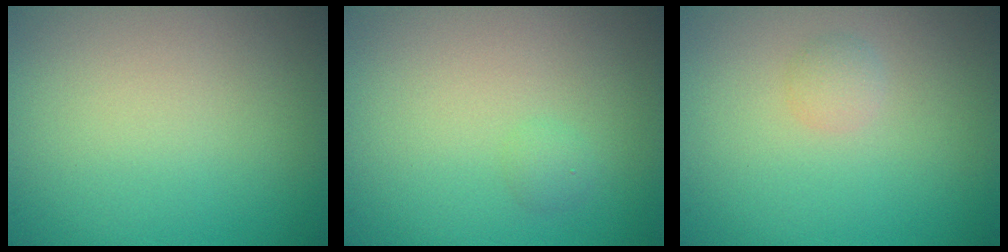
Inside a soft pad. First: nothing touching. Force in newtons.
{"total": 0.8, "press": 0.8, "slide": 0.0}
{"total": 0.9, "press": 0.9, "slide": 0.1}